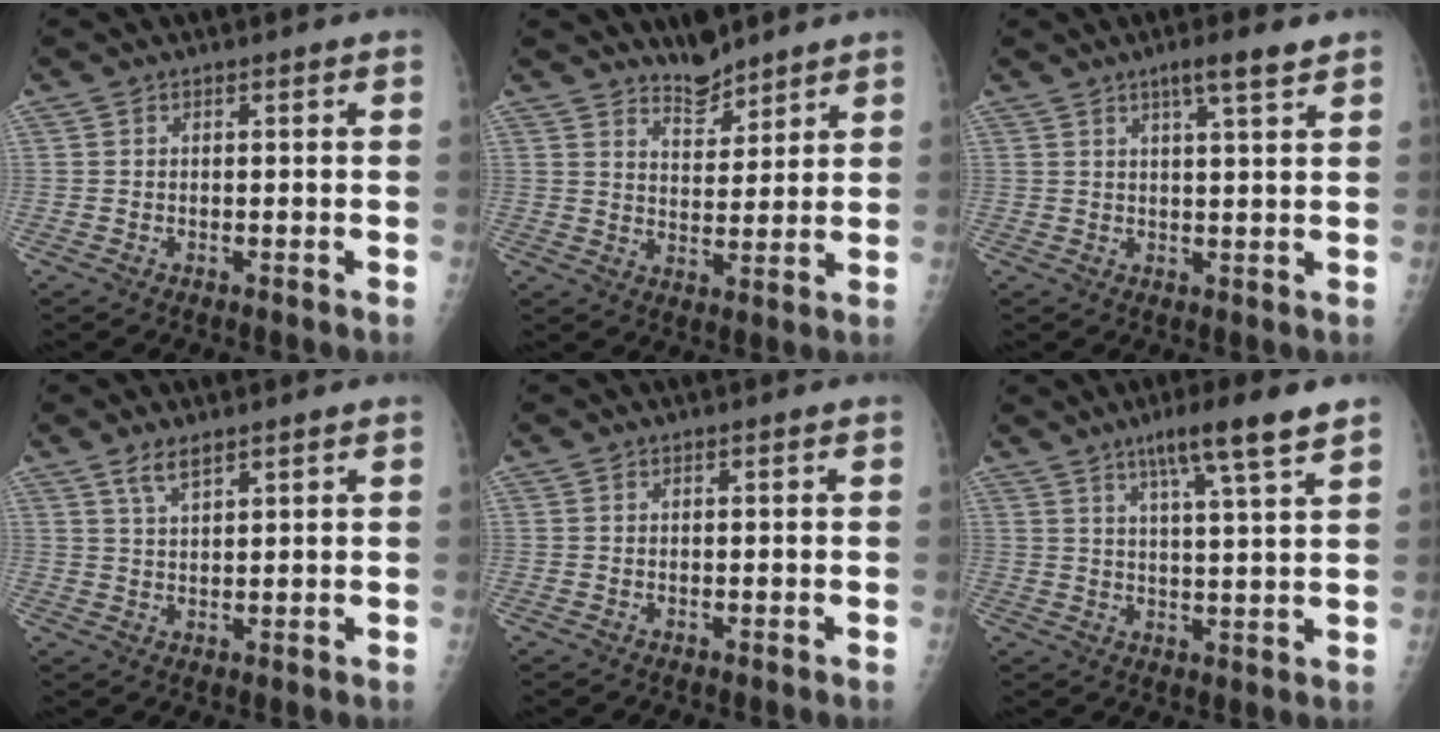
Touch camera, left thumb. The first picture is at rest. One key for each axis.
{"total": 5.9, "fx": 5.2, "fy": 2.0, "fz": 1.7, "tx": -0.009, "ty": -0.046, "tz": 0.094}
{"total": 5.0, "fx": 3.2, "fy": 0.4, "fz": 3.8, "tx": -0.060, "ty": -0.015, "tz": 0.052}
{"total": 3.3, "fx": 2.4, "fy": 1.0, "fz": 2.1, "tx": -0.036, "ty": -0.009, "tz": 0.050}
{"total": 0.0}
{"total": 9.7, "fx": 6.1, "fy": 0.2, "fz": 7.5, "tx": -0.119, "ty": -0.025, "tz": 0.096}